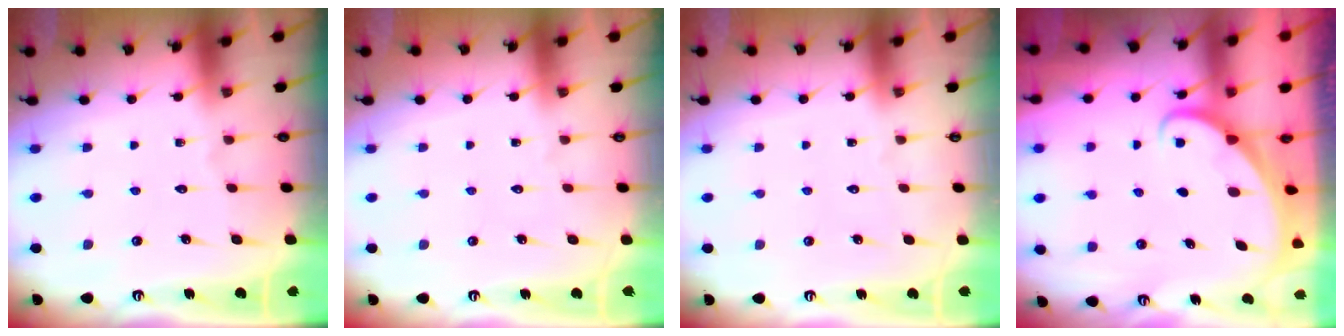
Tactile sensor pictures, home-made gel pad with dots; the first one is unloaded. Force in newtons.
{"total": 0.0}
{"total": 0.0}
{"total": 1.5, "press": 1.5, "slide": 0.0}